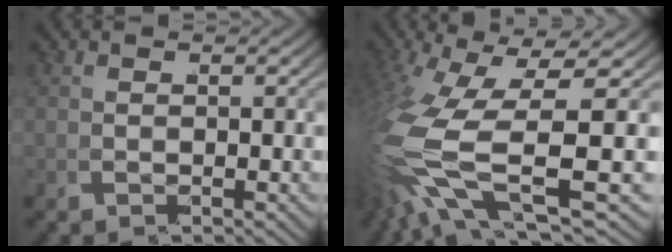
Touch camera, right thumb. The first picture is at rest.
{"total": 12.0, "force": [0.3, 5.8, 10.5], "torque": [-0.239, -0.035, 0.030]}